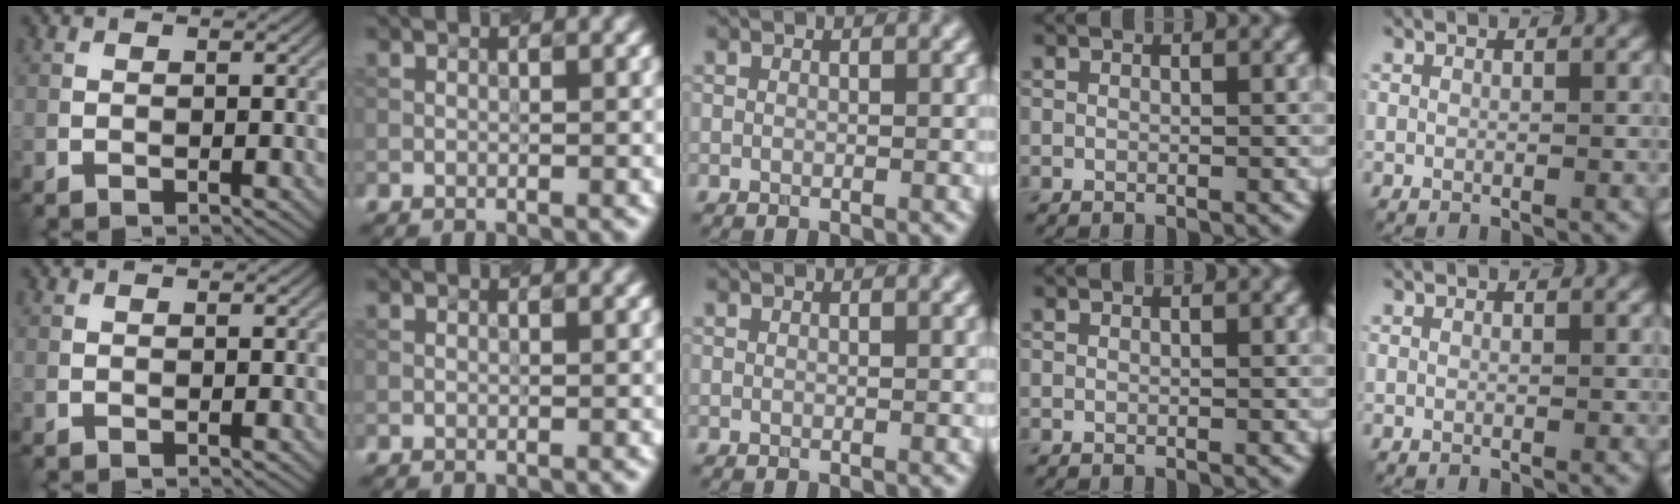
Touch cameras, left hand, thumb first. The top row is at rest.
{}